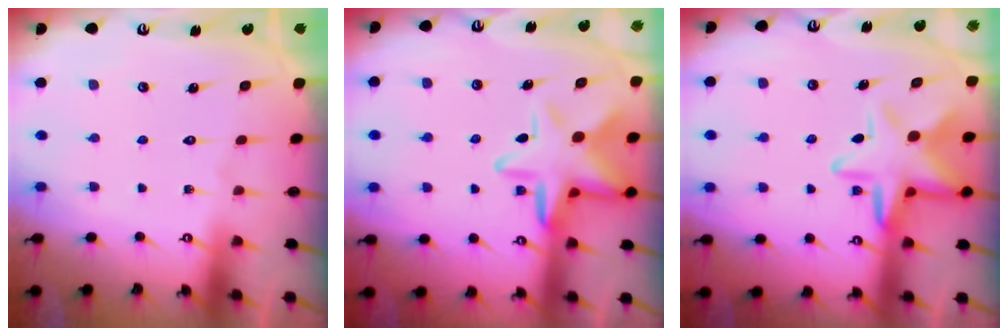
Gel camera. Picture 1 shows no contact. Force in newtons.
{"total": 13.0, "press": 12.9, "slide": 1.8}
{"total": 13.0, "press": 12.9, "slide": 1.5}